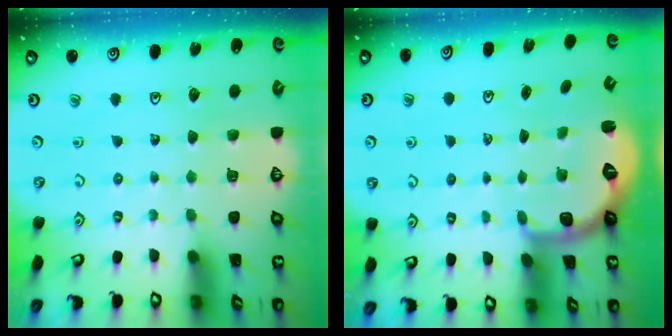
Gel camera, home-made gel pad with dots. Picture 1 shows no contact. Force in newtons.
{"total": 2.7, "press": 1.7, "slide": 2.1}